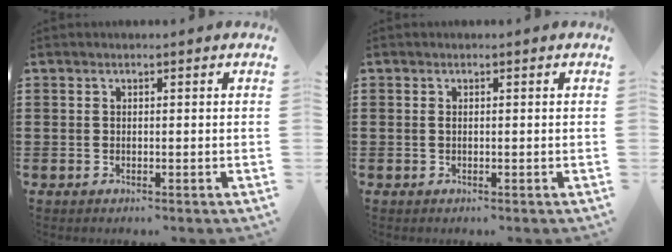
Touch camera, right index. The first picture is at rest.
{"total": 0.0}